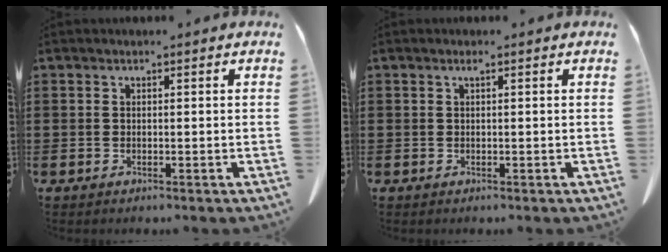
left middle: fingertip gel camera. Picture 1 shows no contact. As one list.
[{"total": 0.6, "force": [0.2, 0.0, 0.6], "torque": [-0.011, -0.001, 0.005]}]